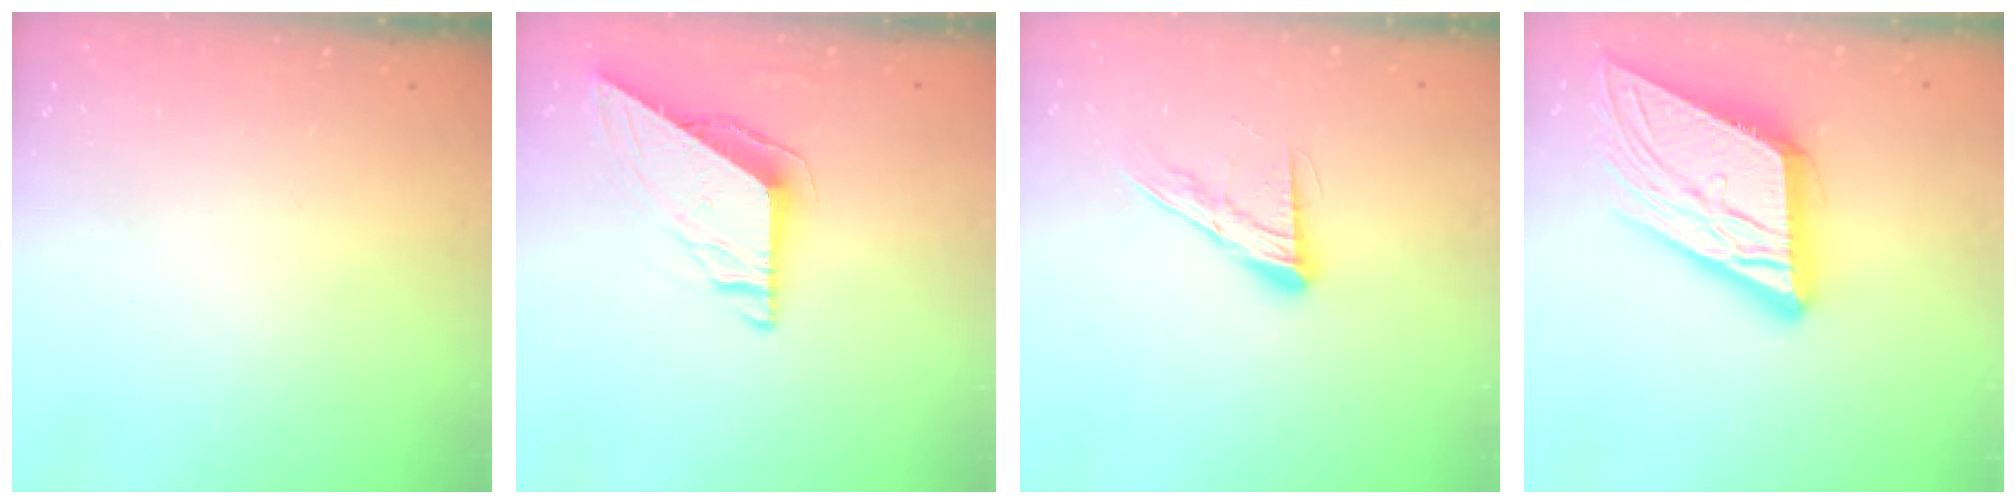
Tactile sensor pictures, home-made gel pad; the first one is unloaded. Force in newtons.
{"total": 7.7, "press": 7.6, "slide": 0.6}
{"total": 12.4, "press": 12.3, "slide": 1.4}
{"total": 18.0, "press": 17.6, "slide": 3.8}